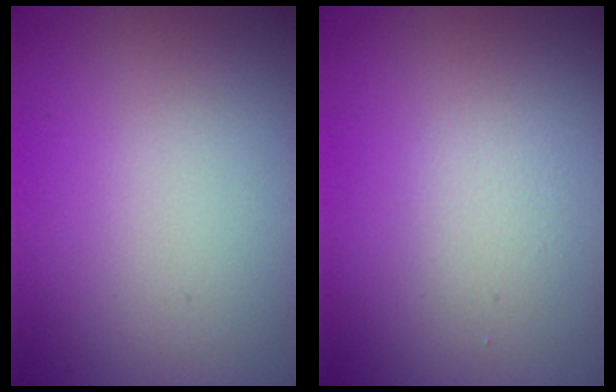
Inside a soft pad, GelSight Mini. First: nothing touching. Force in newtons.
{"total": 1.2, "press": 1.2, "slide": 0.0}